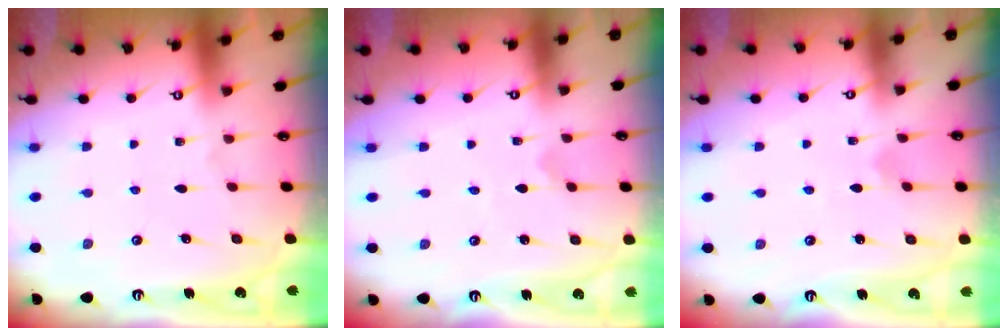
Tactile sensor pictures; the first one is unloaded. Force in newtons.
{"total": 0.0}
{"total": 2.4, "press": 2.4, "slide": 0.1}